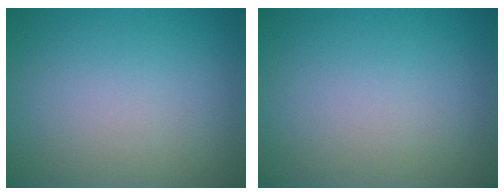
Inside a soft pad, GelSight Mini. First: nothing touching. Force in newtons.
{"total": 0.0}